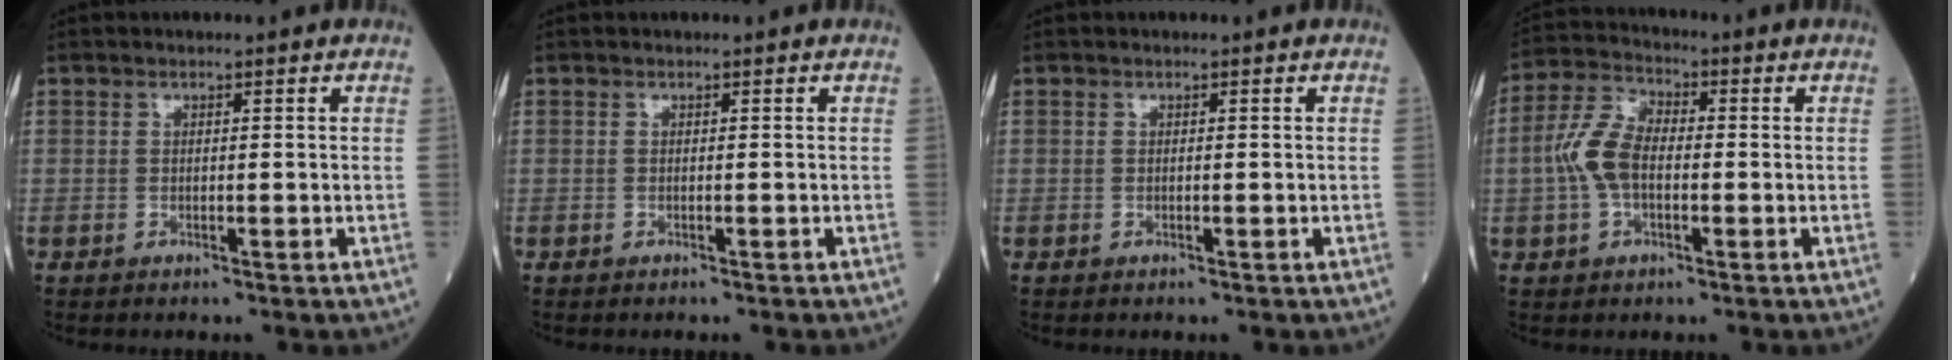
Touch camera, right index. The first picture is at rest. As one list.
[{"total": 0.0}, {"total": 0.0}, {"total": 7.4, "force": [-0.8, 4.0, 6.2], "torque": [-0.147, 0.022, -0.021]}]